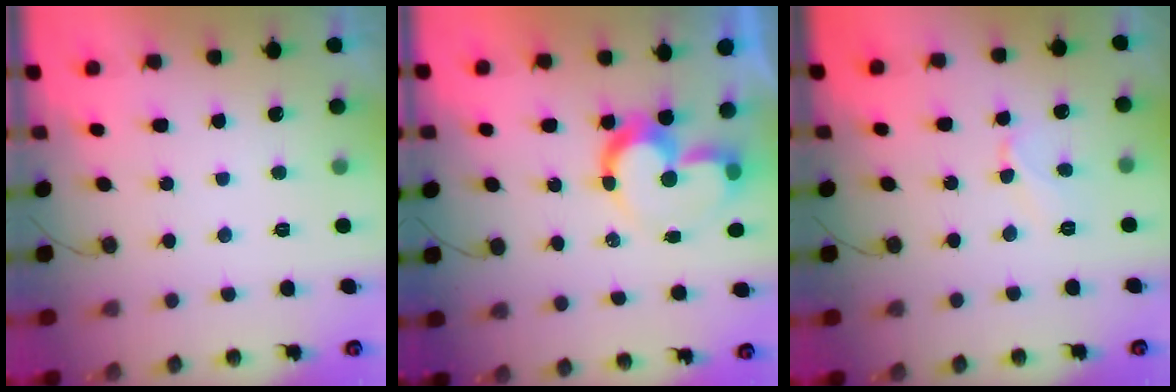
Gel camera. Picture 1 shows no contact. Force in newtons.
{"total": 10.5, "press": 10.4, "slide": 0.9}
{"total": 5.9, "press": 5.9, "slide": 0.5}